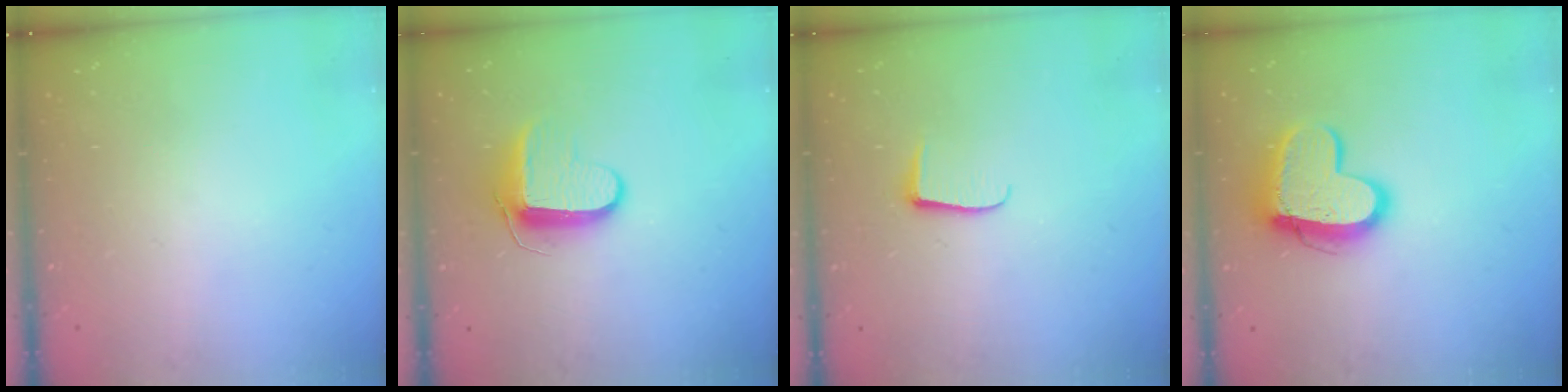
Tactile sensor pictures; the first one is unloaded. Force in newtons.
{"total": 9.8, "press": 9.7, "slide": 1.1}
{"total": 6.0, "press": 5.9, "slide": 0.6}
{"total": 14.7, "press": 14.7, "slide": 1.3}